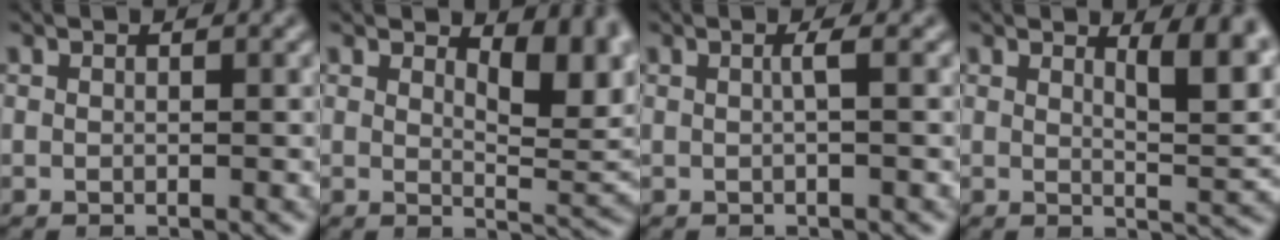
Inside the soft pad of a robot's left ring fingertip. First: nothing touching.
{"total": 5.3, "force": [2.4, 2.1, 4.2], "torque": [-0.054, -0.007, 0.036]}
{"total": 1.1, "force": [0.1, 0.2, 1.1], "torque": [-0.018, 0.004, -0.002]}
{"total": 5.2, "force": [2.5, 1.5, 4.3], "torque": [-0.049, -0.005, 0.038]}